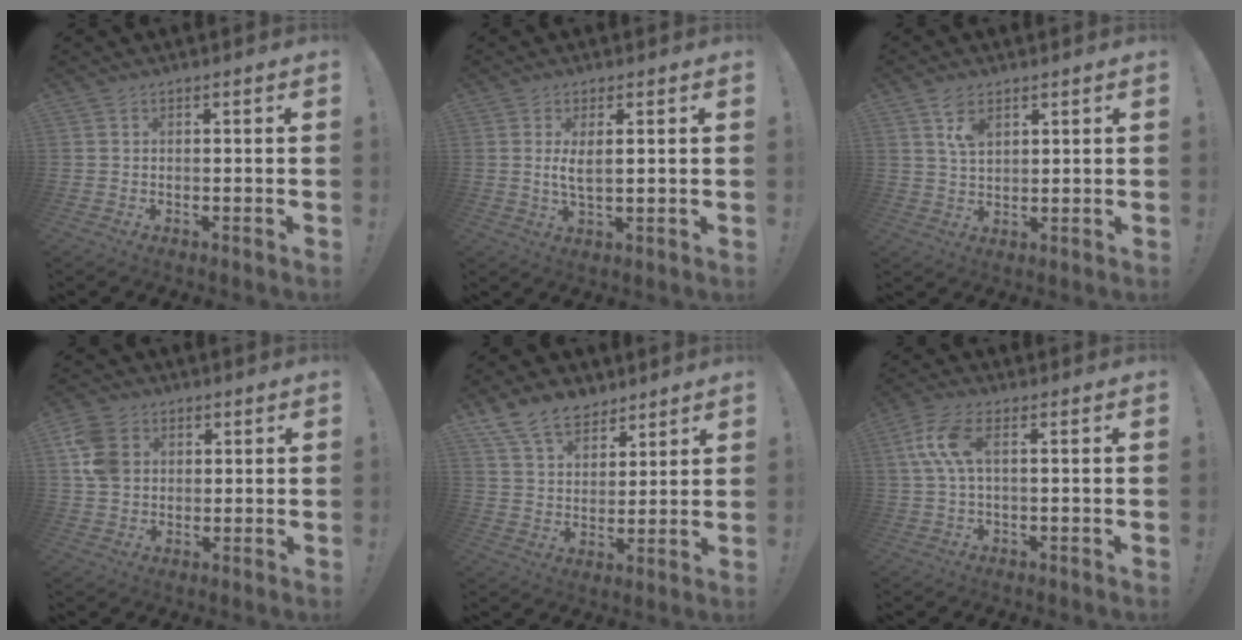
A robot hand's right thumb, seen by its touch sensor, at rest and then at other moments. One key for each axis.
{"total": 4.5, "fx": 1.0, "fy": 1.1, "fz": 4.3, "tx": -0.081, "ty": -0.012, "tz": 0.015}
{"total": 5.5, "fx": 3.1, "fy": 2.7, "fz": 3.7, "tx": -0.067, "ty": -0.009, "tz": 0.055}
{"total": 10.4, "fx": 2.6, "fy": 8.3, "fz": 5.6, "tx": -0.109, "ty": 0.005, "tz": 0.054}
{"total": 11.7, "fx": 8.5, "fy": 7.0, "fz": 4.1, "tx": -0.080, "ty": -0.051, "tz": 0.168}
{"total": 8.6, "fx": 1.5, "fy": 3.2, "fz": 7.9, "tx": -0.160, "ty": 0.003, "tz": 0.032}